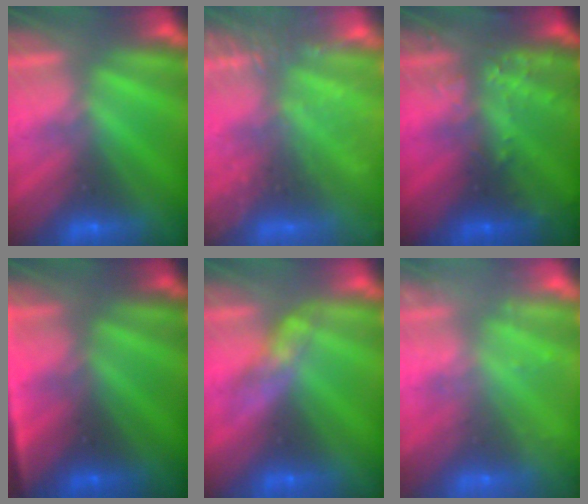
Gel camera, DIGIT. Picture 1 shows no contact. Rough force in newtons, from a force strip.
{"total": 7.2}
{"total": 2.9}
{"total": 4.8}
{"total": 2.7}
{"total": 2.4}